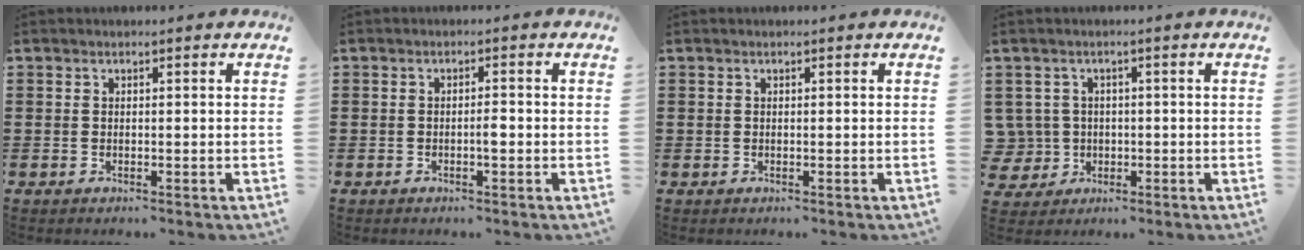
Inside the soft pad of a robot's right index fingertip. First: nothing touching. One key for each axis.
{"total": 1.7, "fx": -0.5, "fy": 0.3, "fz": 1.6, "tx": -0.032, "ty": 0.000, "tz": -0.008}
{"total": 0.0}
{"total": 4.0, "fx": -0.2, "fy": 4.0, "fz": 0.6, "tx": -0.046, "ty": 0.005, "tz": -0.009}